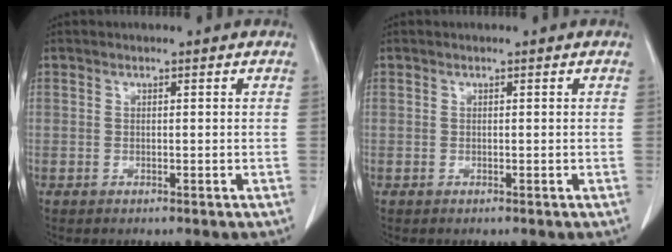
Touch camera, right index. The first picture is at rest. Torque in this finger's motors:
{"motor_torque": [0.00, 0.00, 0.00, 0.00]}